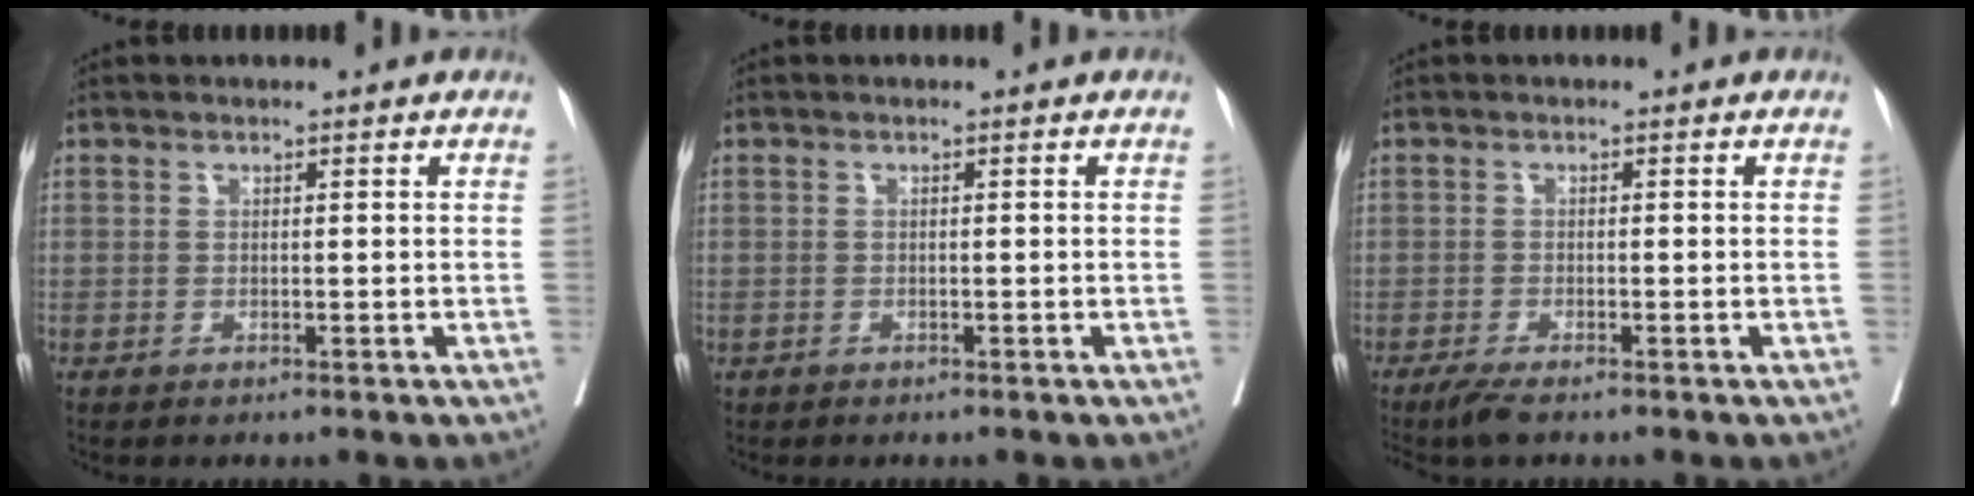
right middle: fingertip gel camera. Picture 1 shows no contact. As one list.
[{"total": 0.0}, {"total": 2.9, "force": [-2.3, 0.3, 1.8], "torque": [-0.034, -0.009, -0.042]}]